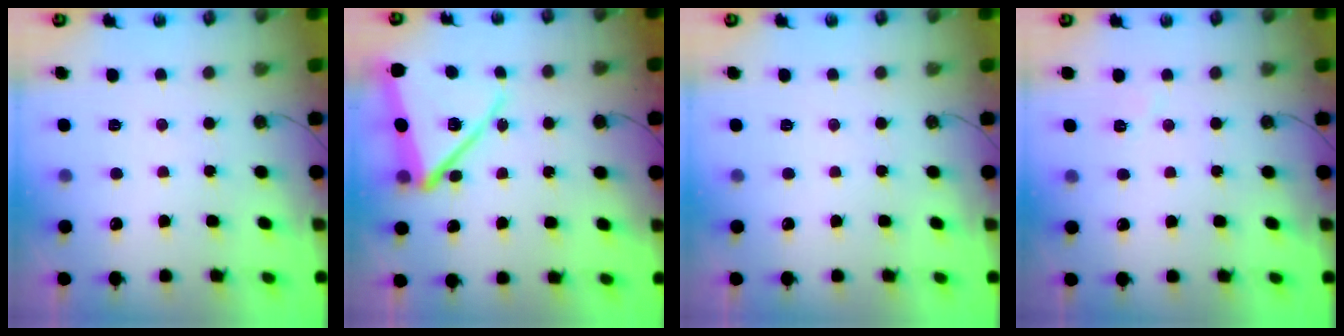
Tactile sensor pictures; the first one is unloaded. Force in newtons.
{"total": 16.2, "press": 16.1, "slide": 1.3}
{"total": 0.0}
{"total": 3.5, "press": 3.1, "slide": 1.8}